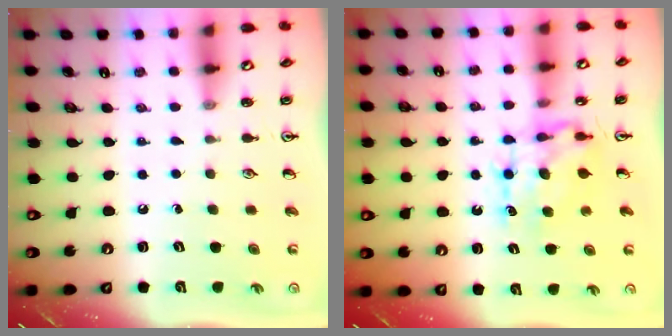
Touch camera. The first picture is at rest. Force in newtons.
{"total": 7.3, "press": 7.3, "slide": 0.9}